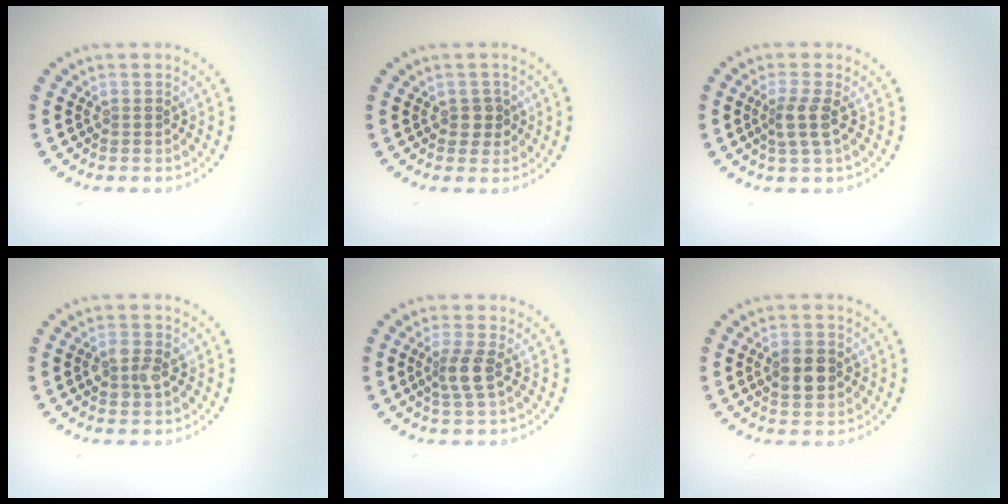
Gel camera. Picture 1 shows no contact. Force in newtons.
{"total": 1.4, "press": 1.3, "slide": 0.4}
{"total": 2.2, "press": 1.8, "slide": 1.3}
{"total": 2.1, "press": 2.1, "slide": 0.1}
{"total": 2.4, "press": 1.9, "slide": 1.4}
{"total": 3.6, "press": 3.6, "slide": 0.1}